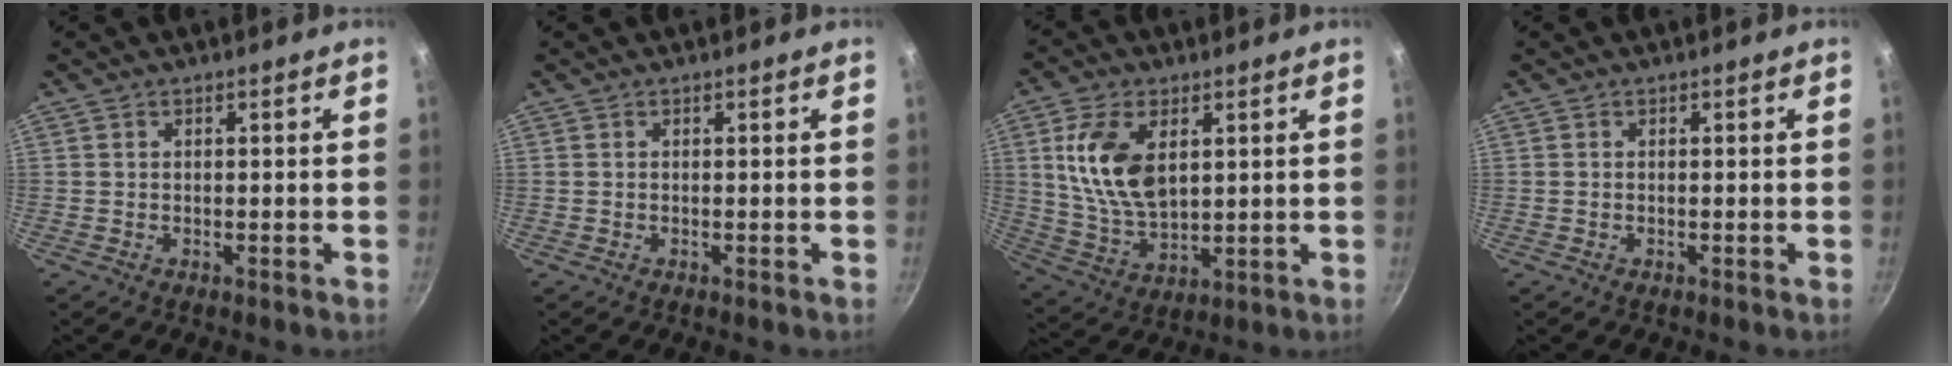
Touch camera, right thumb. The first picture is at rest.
{"total": 0.0}
{"total": 13.4, "force": [3.6, 7.7, 10.3], "torque": [-0.185, -0.020, 0.079]}
{"total": 0.0}